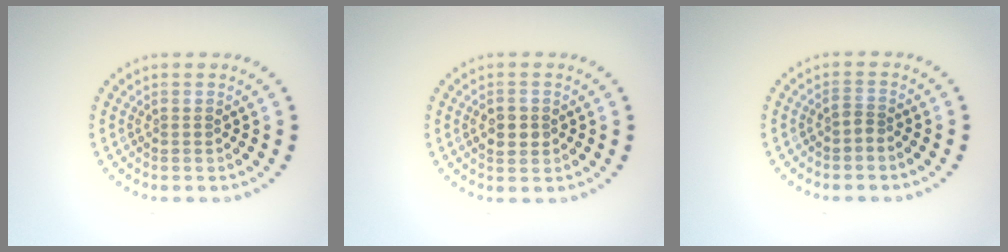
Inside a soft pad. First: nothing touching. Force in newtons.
{"total": 2.0, "press": 2.0, "slide": 0.2}
{"total": 0.9, "press": 0.5, "slide": 0.7}